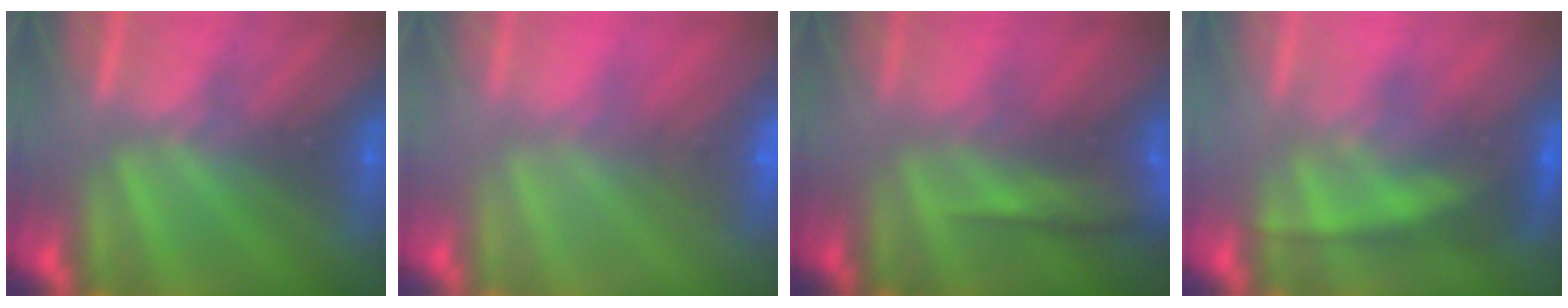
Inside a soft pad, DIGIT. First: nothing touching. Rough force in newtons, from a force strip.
{"total": 7.2}
{"total": 9.3}
{"total": 2.7}